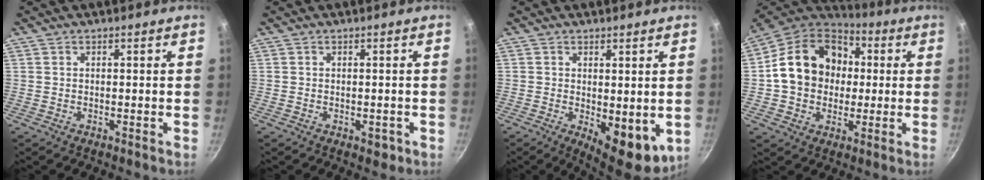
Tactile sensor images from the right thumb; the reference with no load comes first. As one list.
[{"total": 0.5, "force": [-0.3, 0.3, 0.3], "torque": [-0.003, 0.001, -0.005]}, {"total": 8.7, "force": [-0.8, 4.1, 7.6], "torque": [-0.085, -0.012, 0.001]}, {"total": 18.8, "force": [2.0, 15.2, 10.9], "torque": [-0.163, 0.031, 0.024]}]